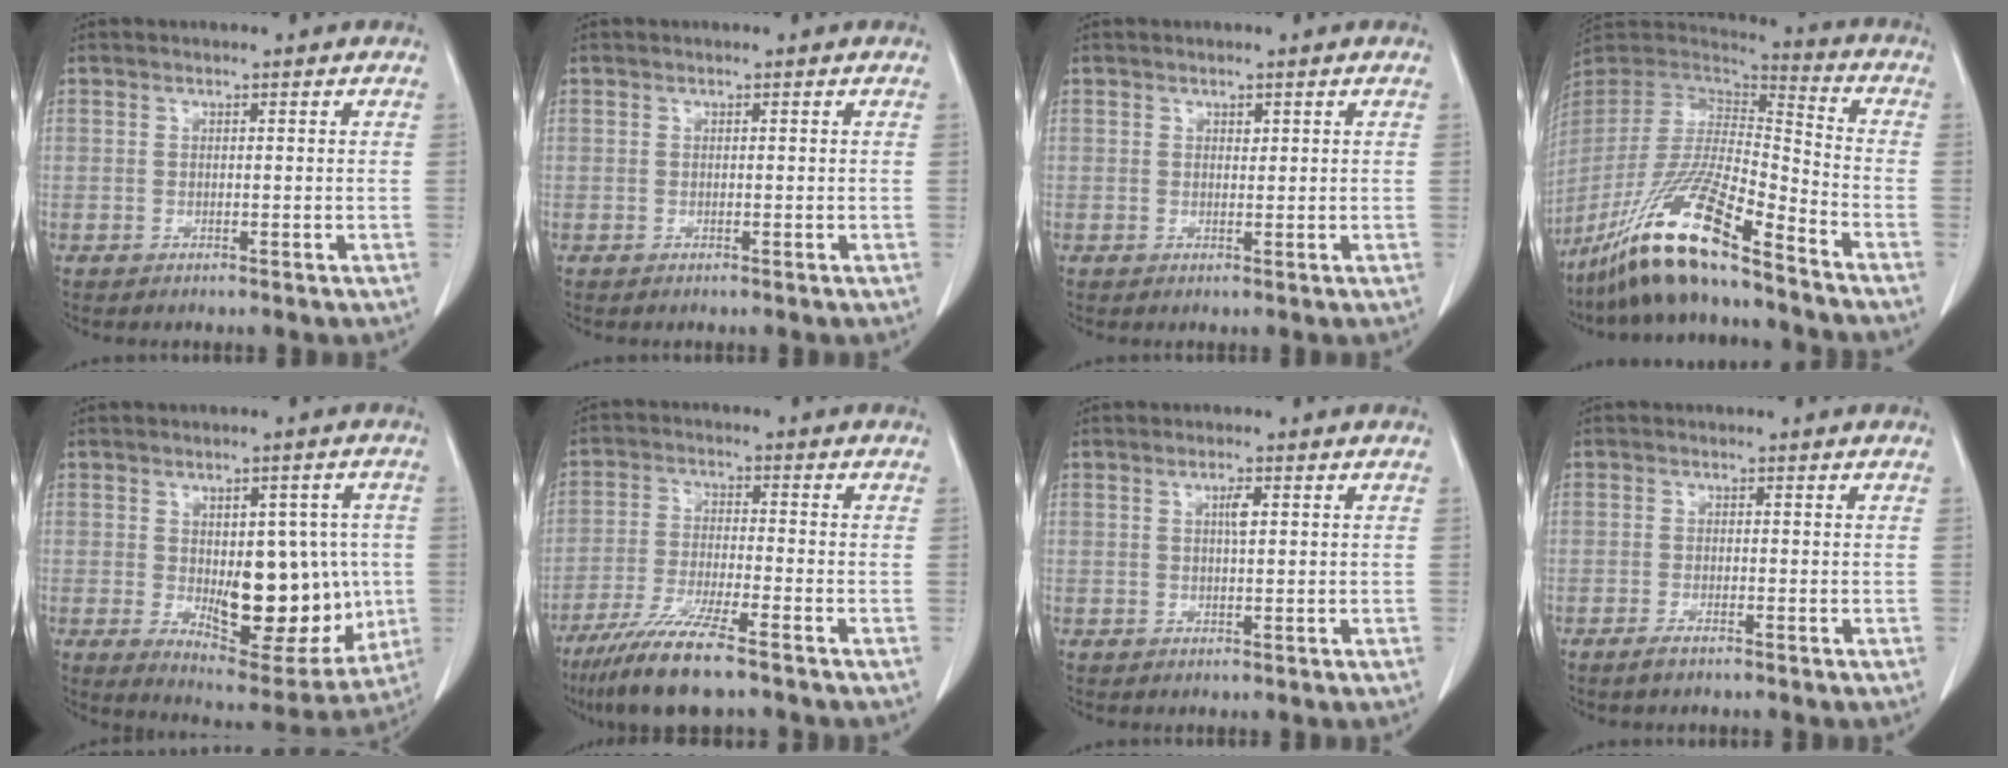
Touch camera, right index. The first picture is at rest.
{"total": 0.0}
{"total": 0.7, "force": [0.4, 0.4, 0.4], "torque": [-0.004, -0.003, 0.006]}
{"total": 18.7, "force": [-13.6, 1.4, 12.7], "torque": [-0.268, -0.035, -0.260]}
{"total": 15.5, "force": [-0.8, 7.3, 13.7], "torque": [-0.178, -0.003, 0.010]}
{"total": 9.8, "force": [-7.3, 0.3, 6.6], "torque": [-0.127, -0.029, -0.133]}
{"total": 1.7, "force": [0.5, 0.2, 1.7], "torque": [-0.030, 0.002, 0.008]}
{"total": 1.6, "force": [-1.3, 0.2, 0.9], "torque": [-0.023, -0.002, -0.023]}